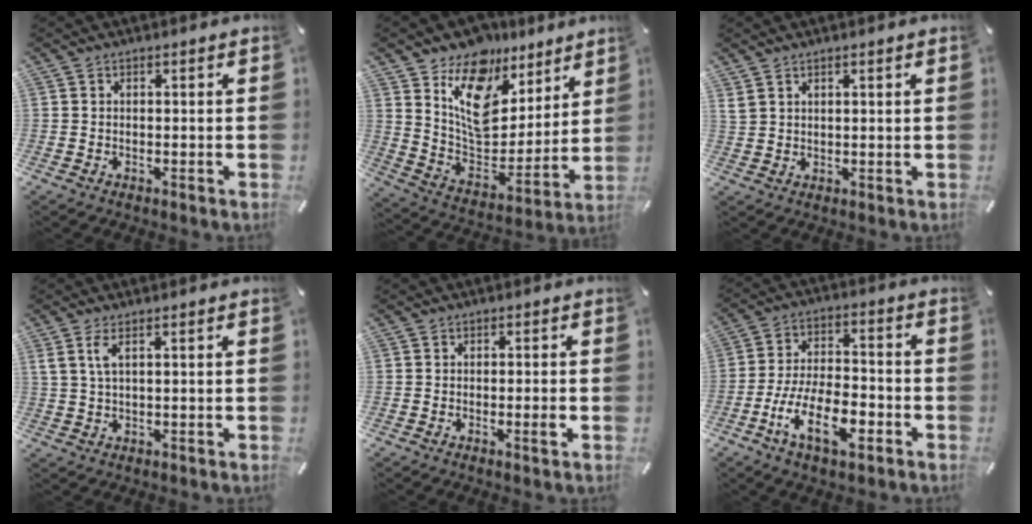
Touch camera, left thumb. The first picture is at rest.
{"total": 14.3, "force": [8.5, 9.8, 5.9], "torque": [-0.095, -0.070, 0.156]}
{"total": 1.7, "force": [1.4, 0.5, 0.8], "torque": [-0.018, -0.003, 0.027]}
{"total": 3.5, "force": [1.4, 1.0, 3.1], "torque": [-0.065, 0.004, 0.023]}
{"total": 2.1, "force": [-0.7, 0.2, 2.0], "torque": [-0.034, -0.001, -0.013]}
{"total": 14.1, "force": [-6.9, 6.5, 10.4], "torque": [-0.214, 0.026, -0.126]}